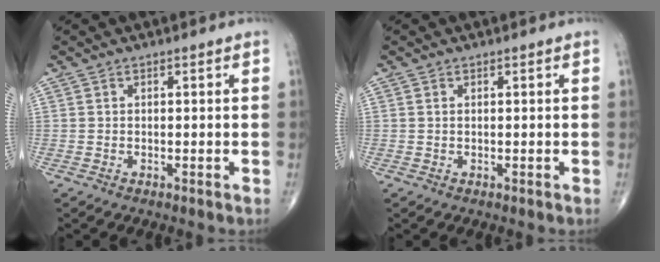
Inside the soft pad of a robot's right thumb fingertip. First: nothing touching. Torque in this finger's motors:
{"motor_torque": [-0.20, -0.07, -0.10, 0.04, 0.04]}